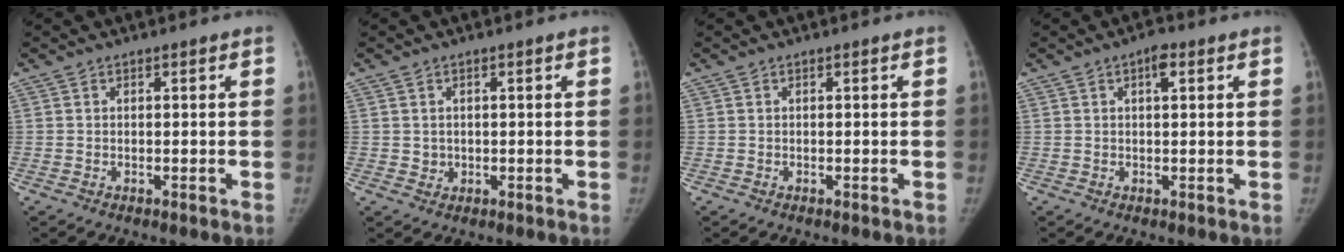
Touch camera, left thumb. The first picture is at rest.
{"total": 1.6, "force": [0.3, 1.5, 0.4], "torque": [-0.003, -0.002, 0.009]}
{"total": 0.0}
{"total": 2.7, "force": [1.2, 1.1, 2.1], "torque": [-0.029, 0.002, 0.015]}